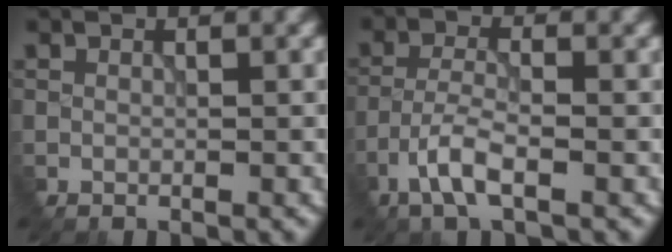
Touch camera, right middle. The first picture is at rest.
{"total": 3.6, "force": [-2.0, 0.9, 2.8], "torque": [-0.064, 0.004, -0.046]}